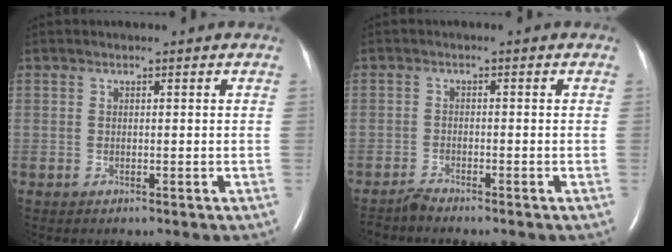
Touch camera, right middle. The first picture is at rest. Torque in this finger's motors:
{"motor_torque": [0.34, -0.36, 0.02, -0.01]}